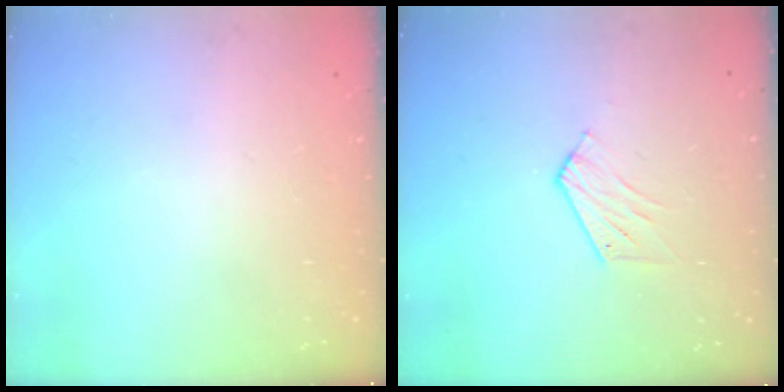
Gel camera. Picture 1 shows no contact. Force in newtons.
{"total": 5.4, "press": 5.4, "slide": 0.5}